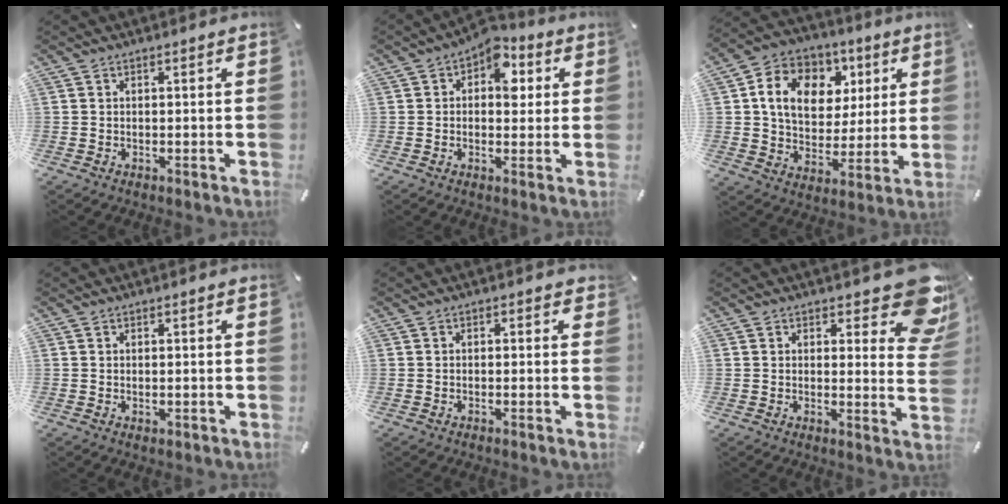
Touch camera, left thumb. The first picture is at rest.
{"total": 8.3, "force": [2.6, 5.6, 5.5], "torque": [-0.061, -0.016, 0.036]}
{"total": 14.2, "force": [5.0, 11.3, 7.1], "torque": [-0.125, -0.007, 0.096]}
{"total": 0.5, "force": [0.2, 0.4, 0.2], "torque": [-0.003, 0.002, 0.004]}
{"total": 0.5, "force": [0.0, 0.5, 0.2], "torque": [0.004, 0.001, -0.002]}
{"total": 12.2, "force": [7.4, 5.5, 8.0], "torque": [-0.083, -0.059, 0.130]}